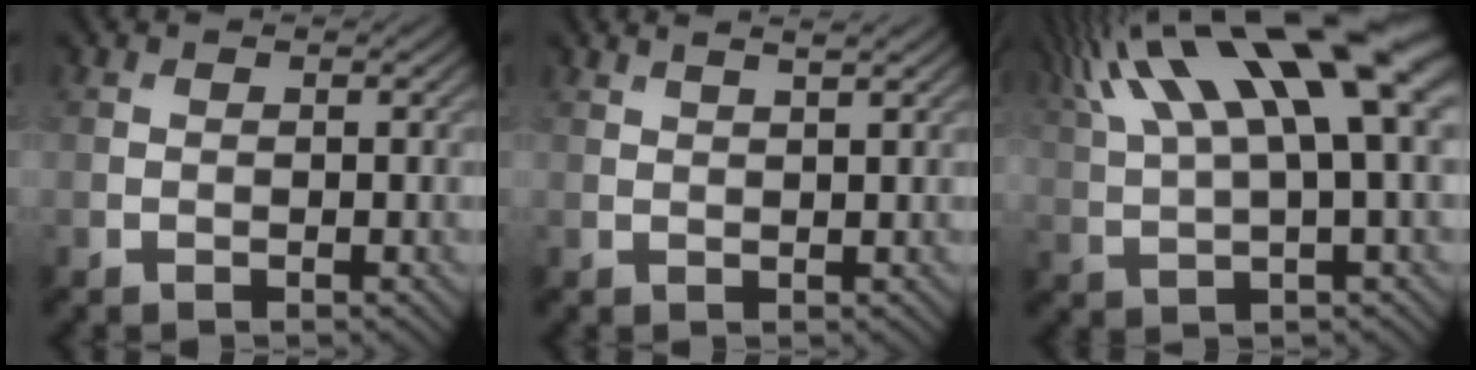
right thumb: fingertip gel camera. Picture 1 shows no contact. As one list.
[{"total": 1.9, "force": [1.5, 0.1, 1.1], "torque": [-0.016, 0.004, 0.028]}, {"total": 16.7, "force": [8.3, 4.1, 13.8], "torque": [-0.295, 0.026, 0.159]}]